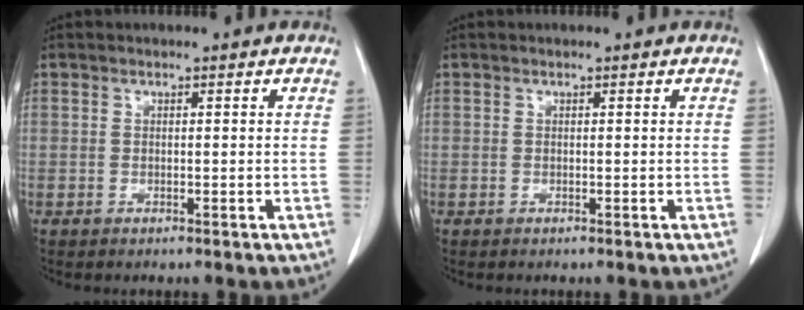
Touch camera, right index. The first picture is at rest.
{"total": 0.0}